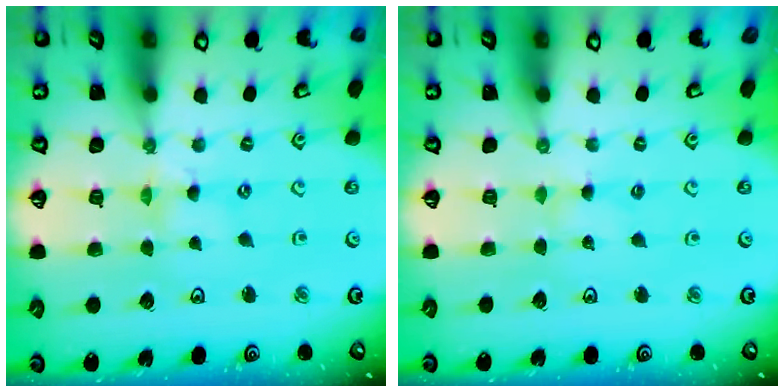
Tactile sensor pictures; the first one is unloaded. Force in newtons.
{"total": 1.2, "press": 1.2, "slide": 0.2}